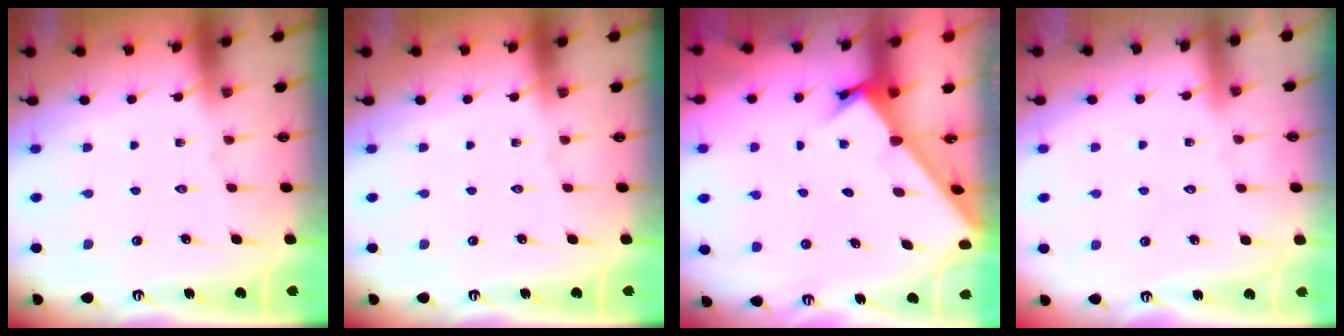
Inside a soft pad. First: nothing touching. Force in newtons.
{"total": 0.0}
{"total": 2.6, "press": 2.6, "slide": 0.3}
{"total": 4.0, "press": 4.0, "slide": 0.4}